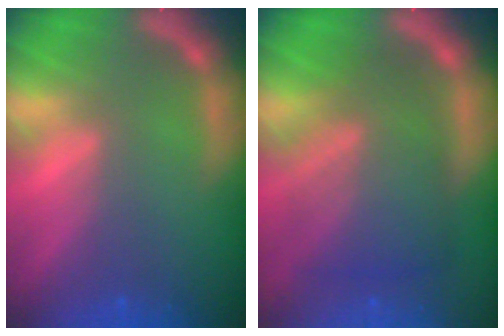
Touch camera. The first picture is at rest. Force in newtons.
{"total": 8.7}